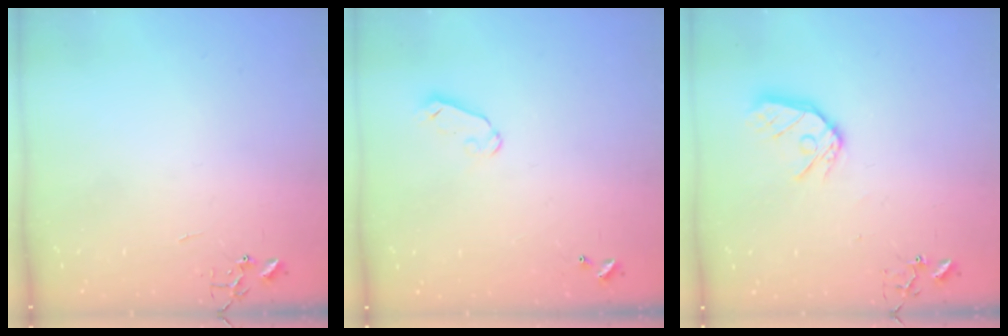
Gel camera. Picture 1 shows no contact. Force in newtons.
{"total": 5.9, "press": 5.9, "slide": 0.6}
{"total": 11.3, "press": 11.2, "slide": 1.3}